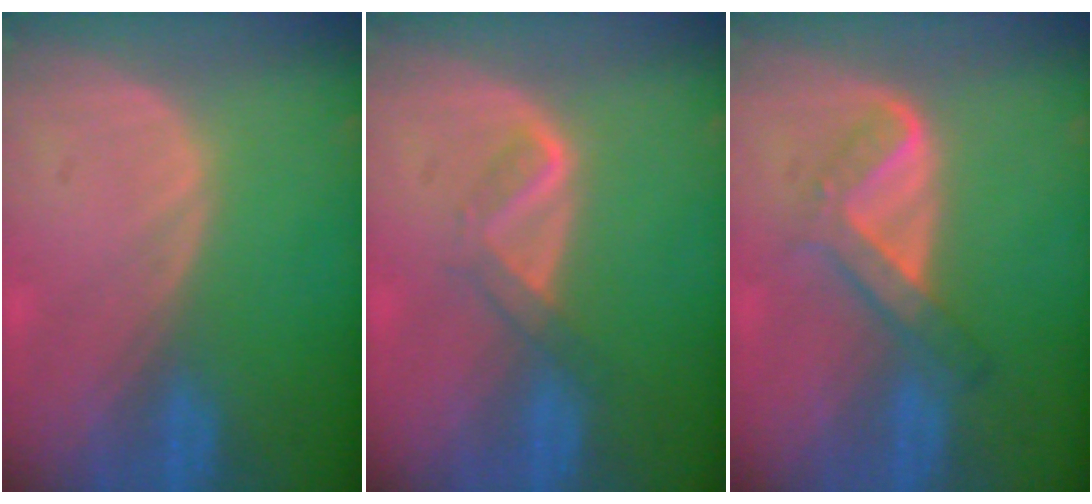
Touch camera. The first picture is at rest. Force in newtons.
{"total": 3.2, "press": 3.1, "slide": 0.7}
{"total": 5.1, "press": 4.9, "slide": 1.2}